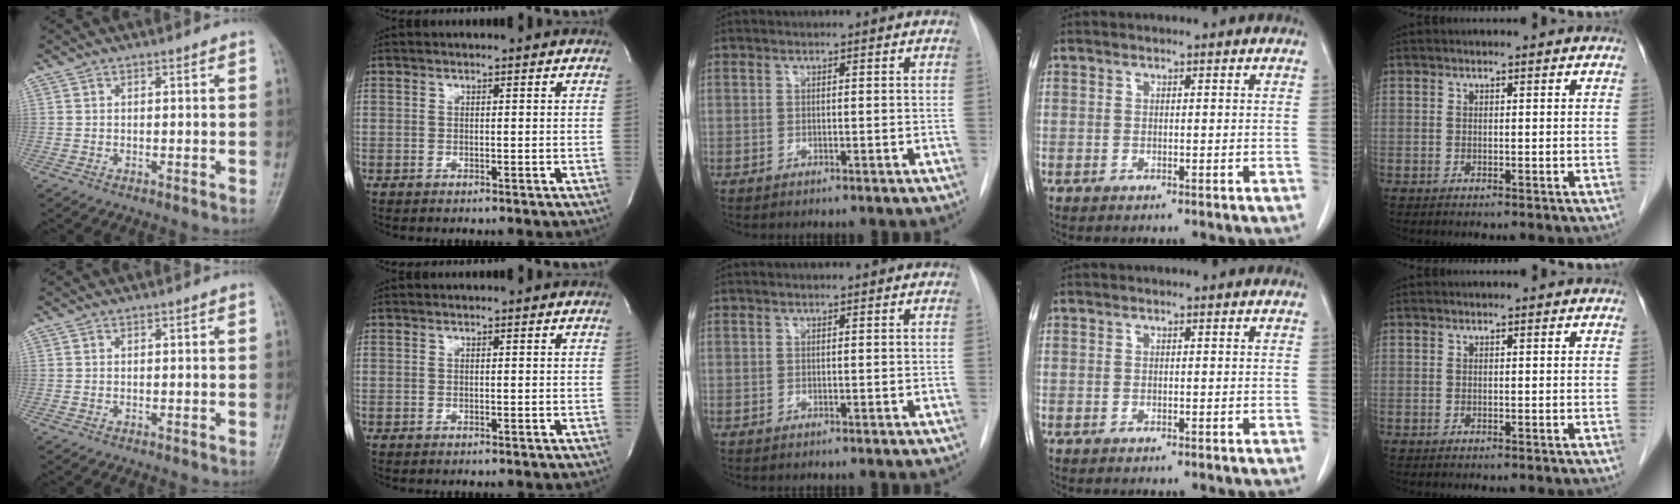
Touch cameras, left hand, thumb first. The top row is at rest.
{}